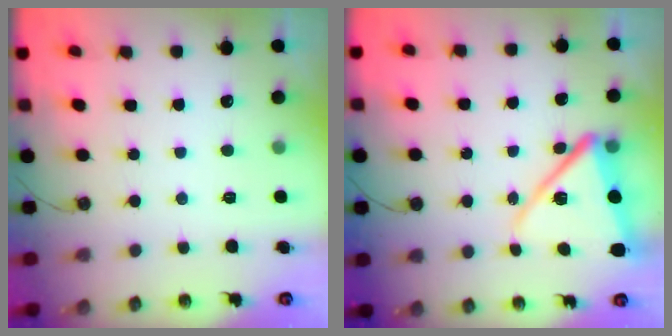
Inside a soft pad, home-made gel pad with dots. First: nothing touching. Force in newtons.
{"total": 14.4, "press": 14.4, "slide": 1.1}